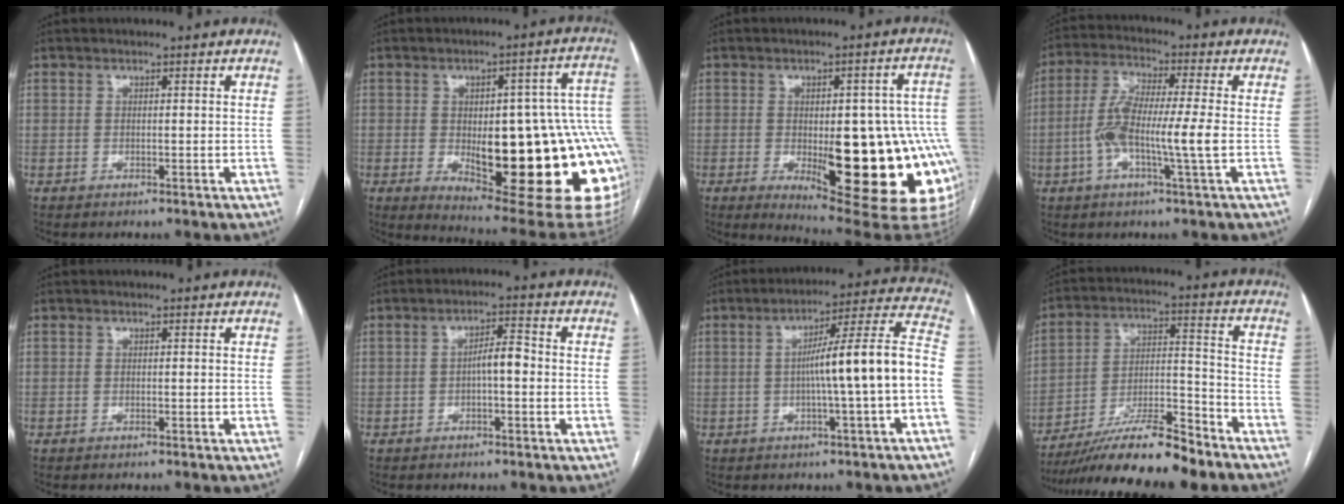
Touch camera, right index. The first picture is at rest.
{"total": 26.8, "force": [-4.3, 7.4, 25.4], "torque": [-0.243, 0.014, -0.037]}
{"total": 21.7, "force": [-4.5, 6.1, 20.4], "torque": [-0.170, 0.010, -0.034]}
{"total": 9.8, "force": [-1.8, 0.2, 9.7], "torque": [-0.194, 0.005, -0.043]}
{"total": 0.0}
{"total": 3.7, "force": [-0.6, 1.0, 3.5], "torque": [-0.056, 0.013, -0.007]}
{"total": 13.6, "force": [-2.1, -1.0, 13.4], "torque": [-0.188, 0.030, -0.033]}
{"total": 16.2, "force": [-13.3, 1.5, 9.1], "torque": [-0.164, 0.000, -0.230]}